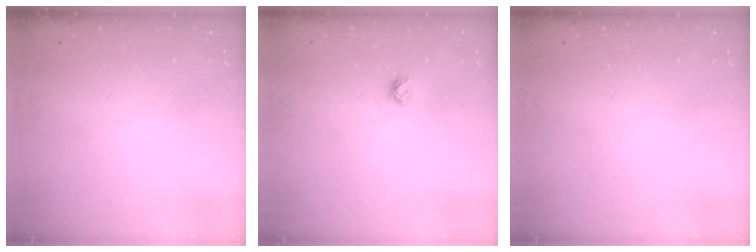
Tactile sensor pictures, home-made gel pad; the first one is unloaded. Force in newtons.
{"total": 3.3, "press": 3.3, "slide": 0.3}
{"total": 0.0}